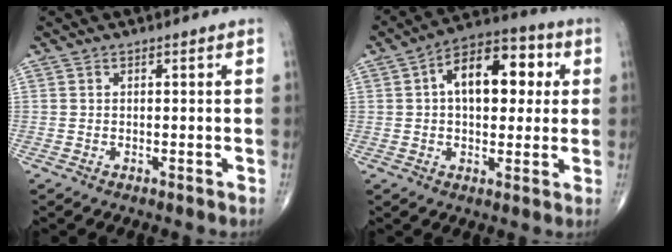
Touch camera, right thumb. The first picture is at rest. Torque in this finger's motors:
{"motor_torque": [0.13, 0.36, 0.72, 0.50, 0.16]}